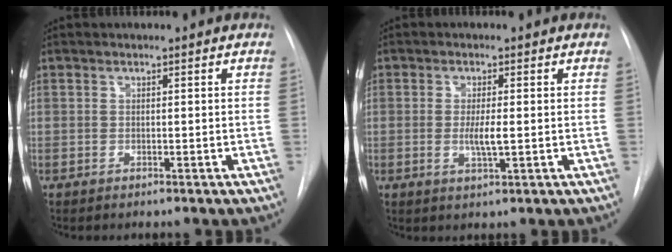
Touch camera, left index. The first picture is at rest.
{"total": 3.1, "force": [-0.2, 0.4, 3.1], "torque": [-0.062, -0.007, -0.003]}